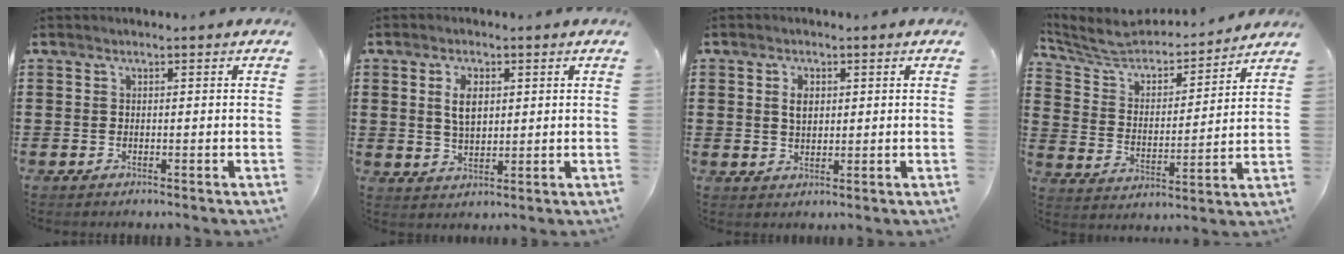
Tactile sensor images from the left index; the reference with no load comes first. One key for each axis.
{"total": 4.7, "fx": 1.3, "fy": 2.6, "fz": 3.7, "tx": -0.072, "ty": 0.007, "tz": 0.020}
{"total": 2.8, "fx": 0.8, "fy": 1.8, "fz": 2.0, "tx": -0.035, "ty": 0.006, "tz": 0.012}
{"total": 5.6, "fx": 5.2, "fy": 1.6, "fz": 1.6, "tx": -0.059, "ty": -0.040, "tz": 0.083}